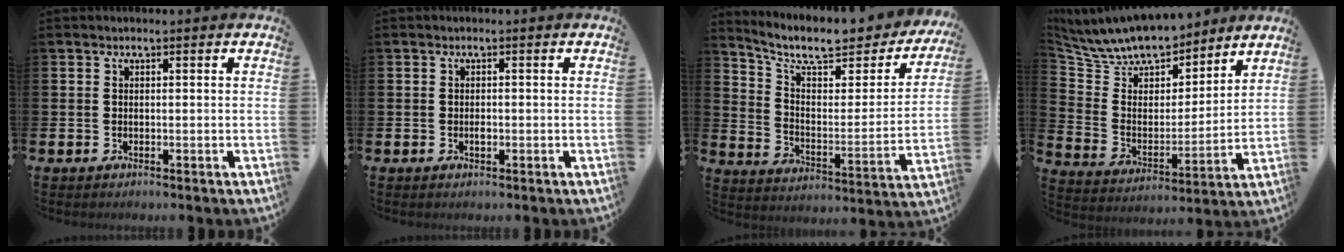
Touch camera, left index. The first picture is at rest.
{"total": 0.8, "force": [-0.1, 0.4, 0.7], "torque": [-0.011, 0.000, -0.004]}
{"total": 8.9, "force": [7.4, 3.2, 3.9], "torque": [-0.099, -0.056, 0.121]}
{"total": 10.6, "force": [10.1, 2.6, 1.6], "torque": [-0.083, -0.080, 0.182]}